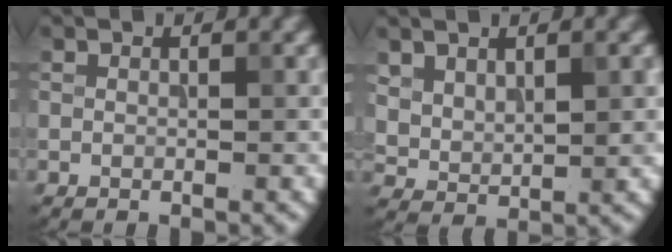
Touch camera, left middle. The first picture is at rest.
{"total": 3.3, "force": [1.3, 1.8, 2.4], "torque": [-0.056, -0.007, 0.033]}